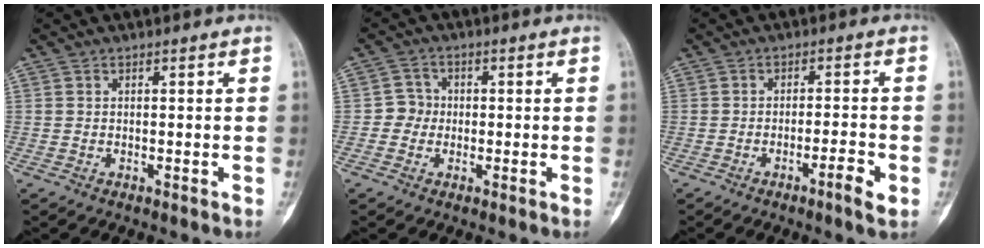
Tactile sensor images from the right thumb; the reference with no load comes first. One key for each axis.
{"total": 3.3, "fx": -0.5, "fy": 3.2, "fz": 0.7, "tx": 0.011, "ty": 0.011, "tz": -0.017}
{"total": 4.4, "fx": -2.1, "fy": 0.5, "fz": 3.9, "tx": -0.068, "ty": 0.011, "tz": -0.034}